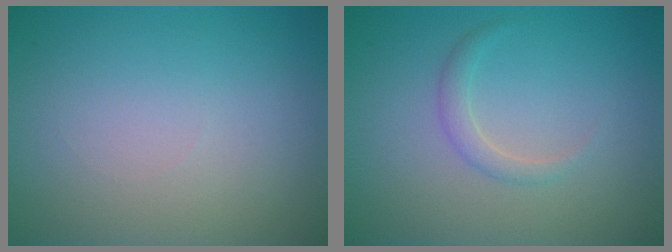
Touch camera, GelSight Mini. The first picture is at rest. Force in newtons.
{"total": 1.3, "press": 1.2, "slide": 0.1}